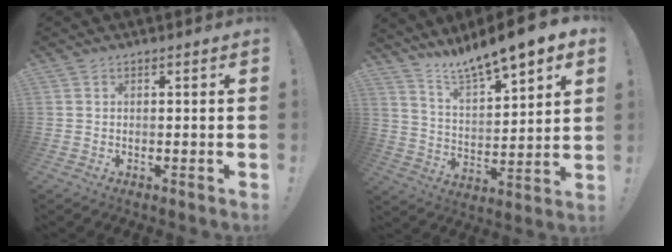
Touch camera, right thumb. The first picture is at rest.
{"total": 11.0, "force": [10.0, 1.3, 4.2], "torque": [-0.085, -0.087, 0.171]}